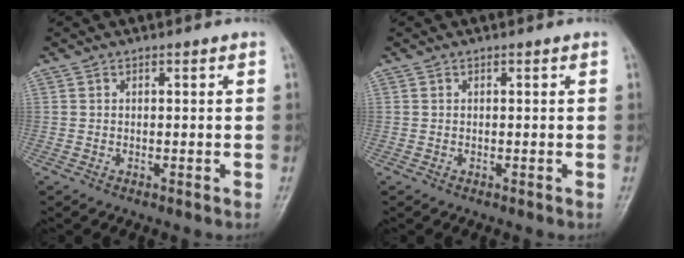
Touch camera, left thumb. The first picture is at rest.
{"total": 0.0}